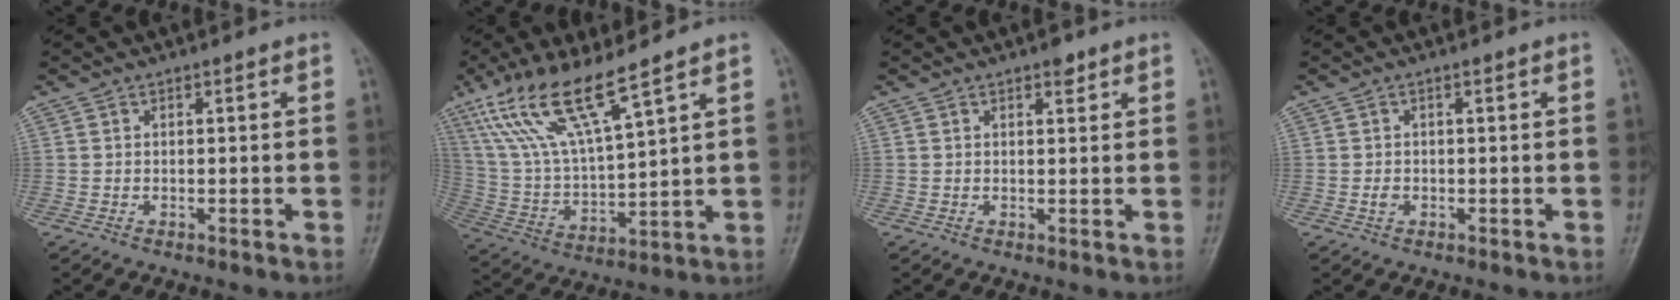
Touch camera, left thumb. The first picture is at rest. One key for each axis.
{"total": 15.4, "fx": 10.0, "fy": 3.1, "fz": 11.3, "tx": -0.228, "ty": -0.041, "tz": 0.211}
{"total": 1.8, "fx": 1.2, "fy": 0.8, "fz": 1.1, "tx": -0.007, "ty": -0.005, "tz": 0.015}
{"total": 1.3, "fx": -0.3, "fy": 1.0, "fz": 0.8, "tx": -0.011, "ty": 0.001, "tz": -0.007}